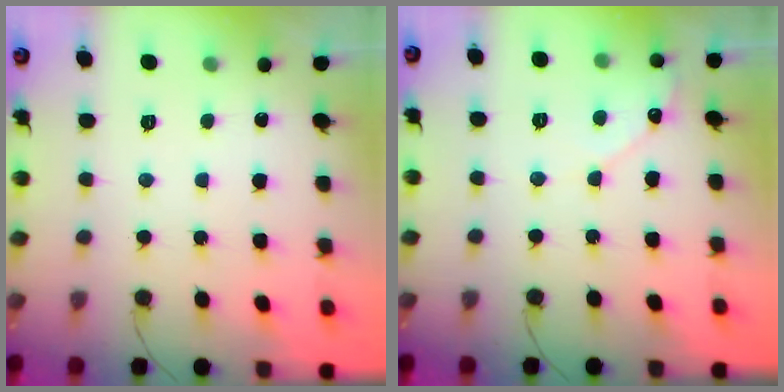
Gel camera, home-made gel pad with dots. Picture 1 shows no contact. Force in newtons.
{"total": 5.0, "press": 4.9, "slide": 0.5}